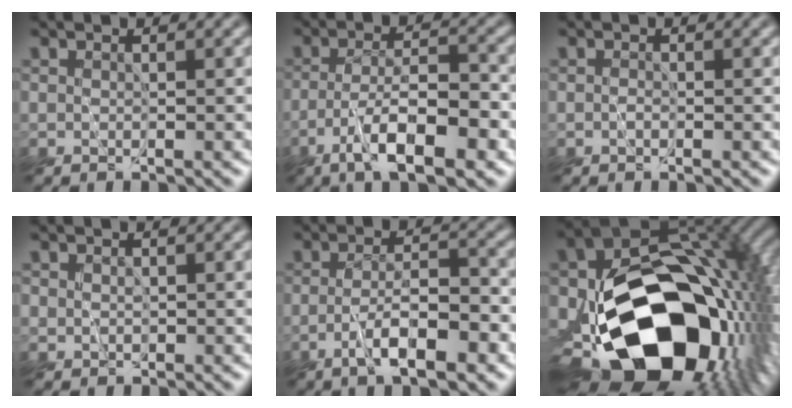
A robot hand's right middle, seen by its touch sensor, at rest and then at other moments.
{"total": 7.1, "force": [-3.4, 2.0, 5.9], "torque": [-0.101, 0.004, -0.062]}
{"total": 0.6, "force": [-0.3, 0.4, 0.3], "torque": [-0.007, 0.000, -0.009]}
{"total": 0.6, "force": [0.2, 0.6, -0.1], "torque": [0.006, 0.000, 0.004]}
{"total": 5.3, "force": [-2.4, 1.5, 4.5], "torque": [-0.072, 0.003, -0.044]}
{"total": 18.8, "force": [-4.7, 12.6, 13.2], "torque": [-0.233, -0.038, -0.056]}